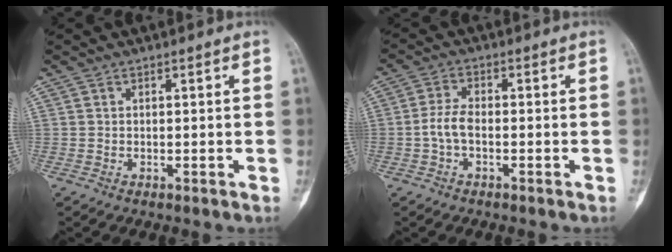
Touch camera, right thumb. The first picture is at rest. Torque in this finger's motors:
{"motor_torque": [-0.08, 0.18, 0.53, -0.09, 0.04]}